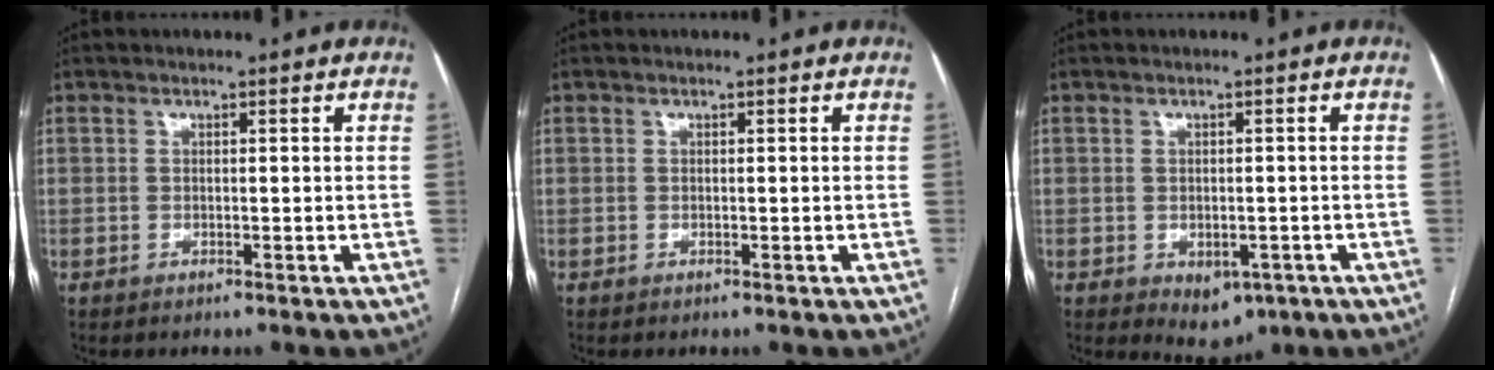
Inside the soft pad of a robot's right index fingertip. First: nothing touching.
{"total": 0.0}
{"total": 4.4, "force": [-1.9, 2.9, 2.7], "torque": [-0.030, -0.001, -0.011]}